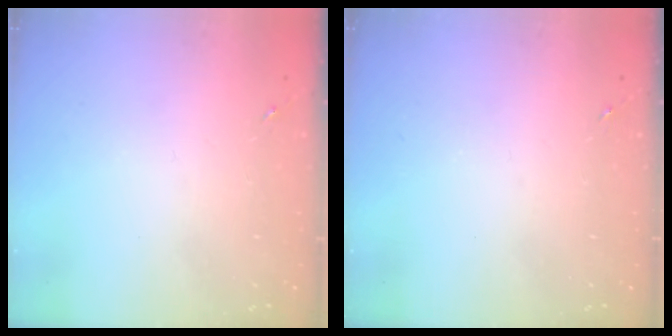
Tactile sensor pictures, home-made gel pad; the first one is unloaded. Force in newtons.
{"total": 0.0}